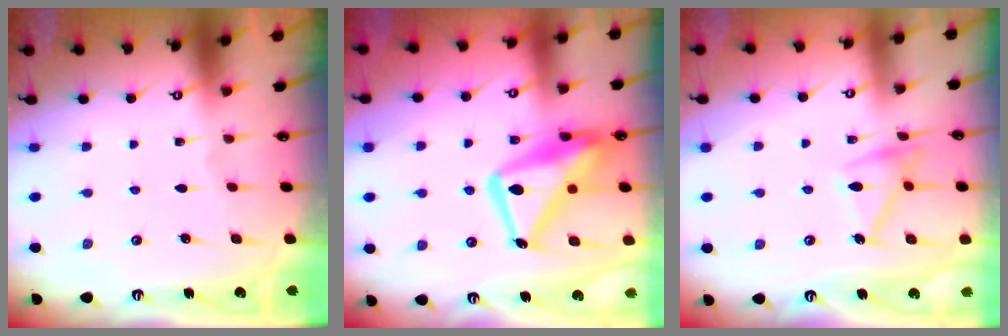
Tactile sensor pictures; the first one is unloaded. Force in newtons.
{"total": 18.2, "press": 18.1, "slide": 1.7}
{"total": 14.5, "press": 14.5, "slide": 0.7}